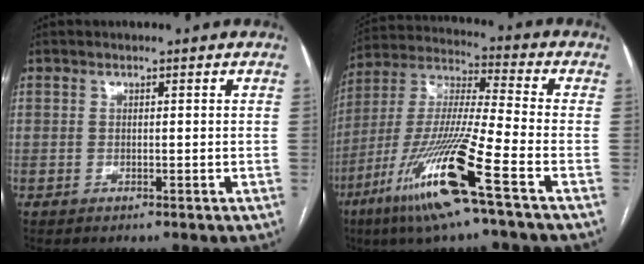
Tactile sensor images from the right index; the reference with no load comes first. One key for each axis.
{"total": 17.8, "fx": -8.8, "fy": -0.6, "fz": 15.4, "tx": -0.330, "ty": -0.041, "tz": -0.174}